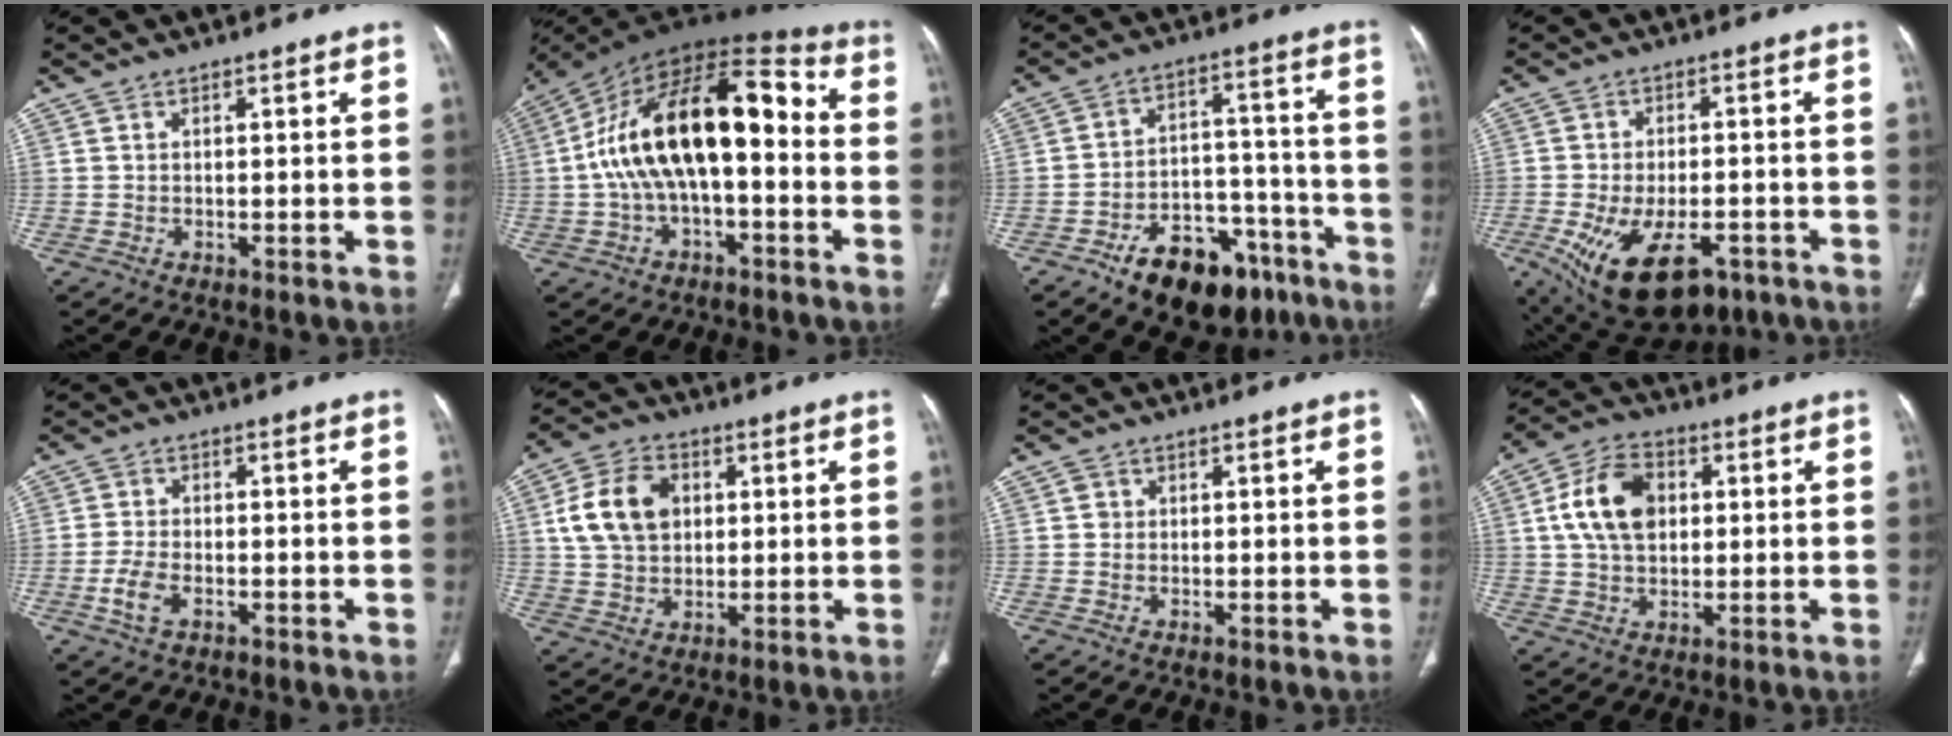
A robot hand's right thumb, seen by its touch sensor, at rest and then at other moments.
{"total": 20.8, "force": [-0.8, 10.1, 18.2], "torque": [-0.306, 0.062, -0.018]}
{"total": 17.7, "force": [-11.2, 9.8, 9.5], "torque": [-0.098, 0.087, -0.164]}
{"total": 17.1, "force": [-8.4, 8.8, 11.9], "torque": [-0.220, 0.008, -0.117]}
{"total": 4.7, "force": [-1.9, 2.5, 3.5], "torque": [-0.079, 0.006, -0.036]}
{"total": 12.2, "force": [2.6, 8.9, 8.0], "torque": [-0.131, 0.007, 0.046]}
{"total": 1.0, "force": [0.1, 1.0, 0.2], "torque": [0.003, 0.003, 0.002]}
{"total": 11.6, "force": [2.1, 7.8, 8.3], "torque": [-0.141, 0.011, 0.033]}